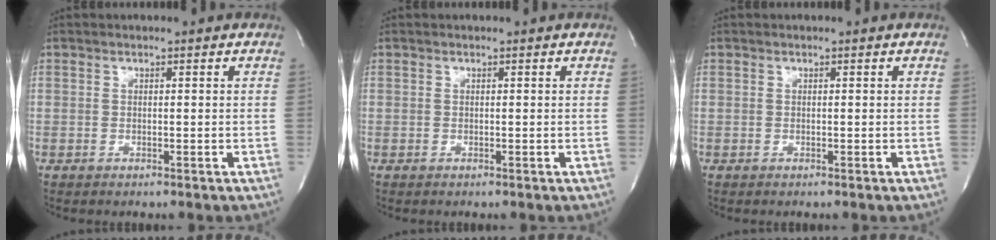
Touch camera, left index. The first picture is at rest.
{"total": 0.0}
{"total": 0.0}